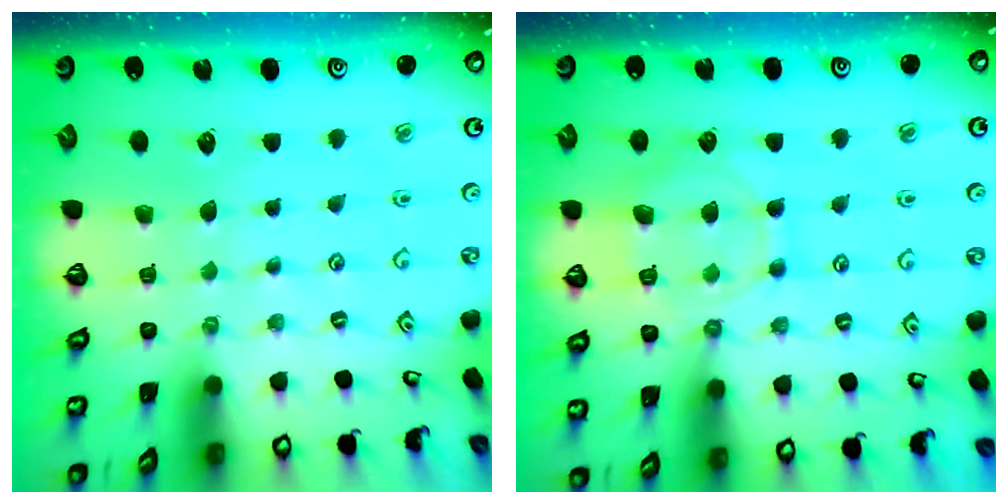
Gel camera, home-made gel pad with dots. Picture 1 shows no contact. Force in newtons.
{"total": 10.5, "press": 10.5, "slide": 0.9}